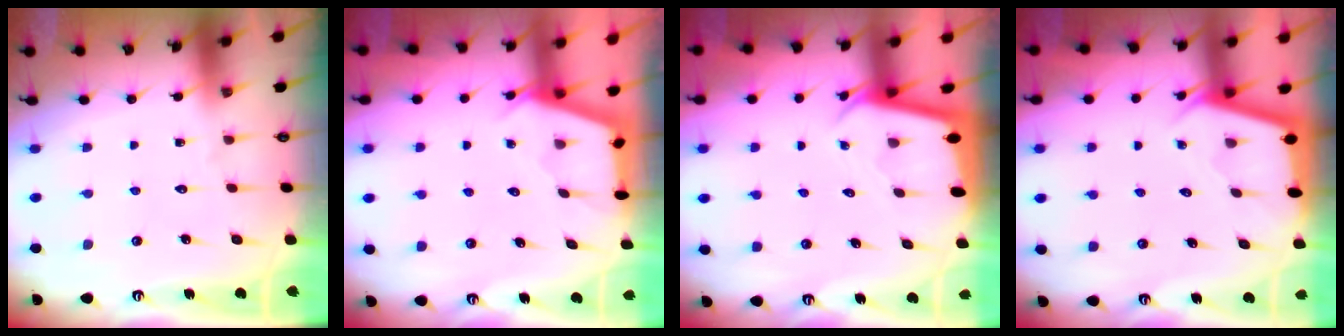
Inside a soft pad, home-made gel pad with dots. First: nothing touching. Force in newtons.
{"total": 2.7, "press": 2.7, "slide": 0.3}
{"total": 1.9, "press": 1.9, "slide": 0.1}
{"total": 2.4, "press": 2.4, "slide": 0.2}